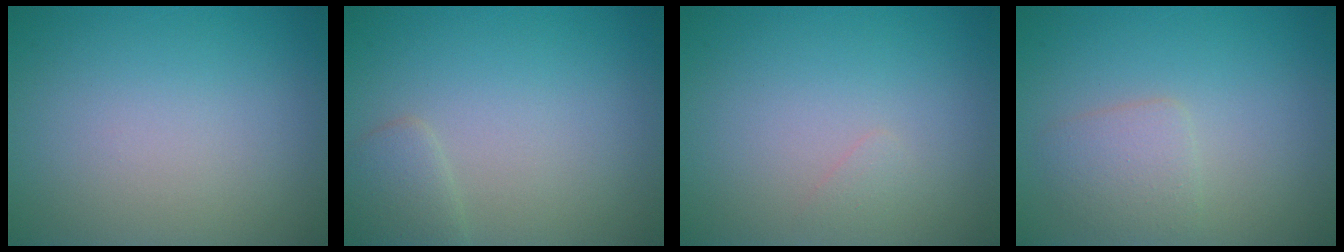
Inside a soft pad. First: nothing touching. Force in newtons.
{"total": 1.6, "press": 1.6, "slide": 0.0}
{"total": 0.6, "press": 0.6, "slide": 0.1}
{"total": 2.1, "press": 2.1, "slide": 0.1}